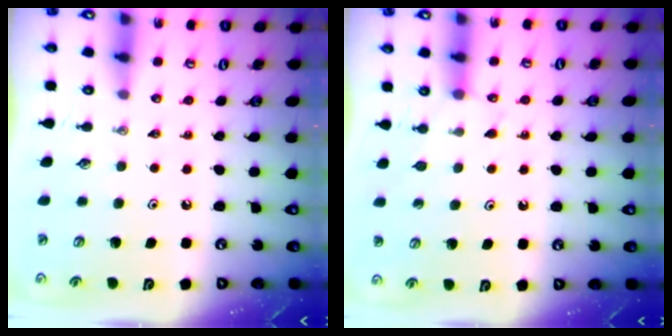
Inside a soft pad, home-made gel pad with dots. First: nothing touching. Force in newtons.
{"total": 3.9, "press": 3.9, "slide": 0.6}